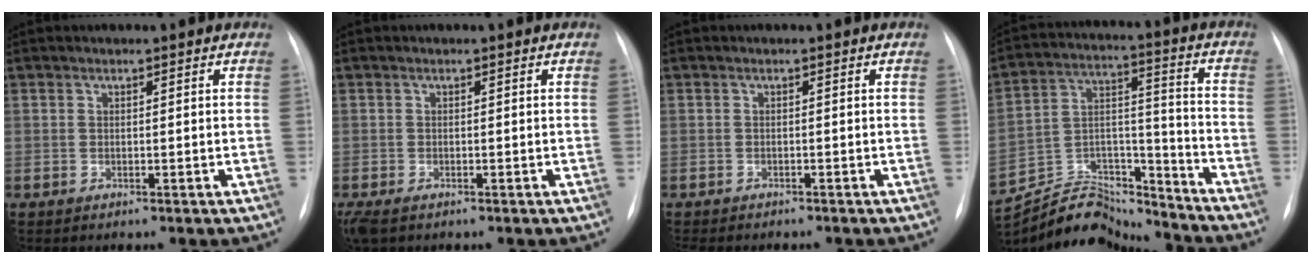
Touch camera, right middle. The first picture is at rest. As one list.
[{"total": 3.4, "force": [-2.2, 1.7, 2.1], "torque": [-0.048, -0.012, -0.036]}, {"total": 6.3, "force": [-5.5, 1.7, 2.6], "torque": [-0.032, -0.004, -0.072]}, {"total": 17.8, "force": [-17.1, 3.9, 3.0], "torque": [-0.066, 0.043, -0.283]}]